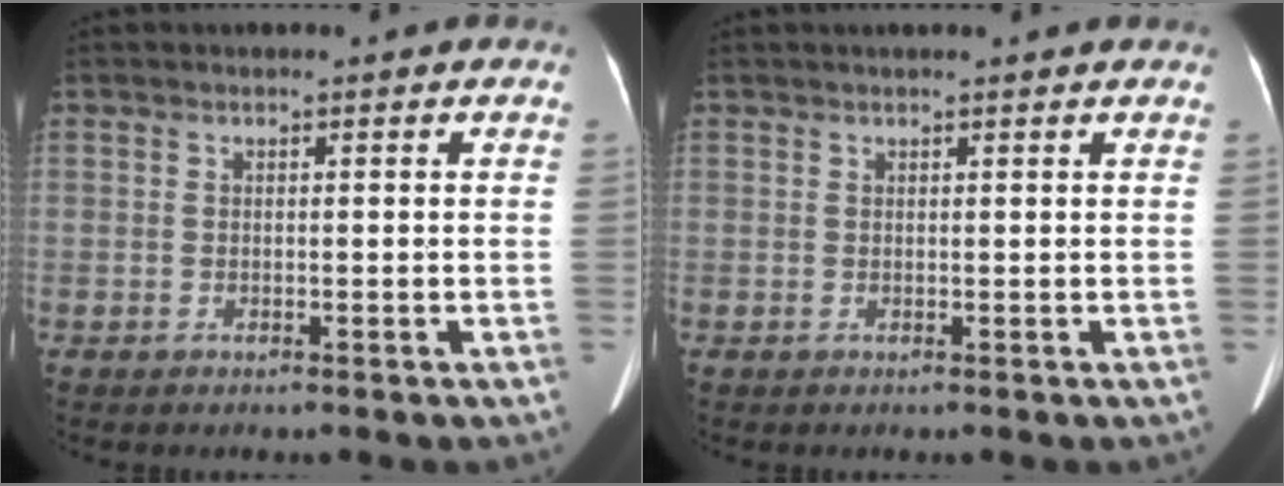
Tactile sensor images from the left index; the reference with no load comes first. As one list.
[{"total": 3.5, "force": [3.2, 0.0, 1.4], "torque": [-0.014, 0.024, 0.035]}]